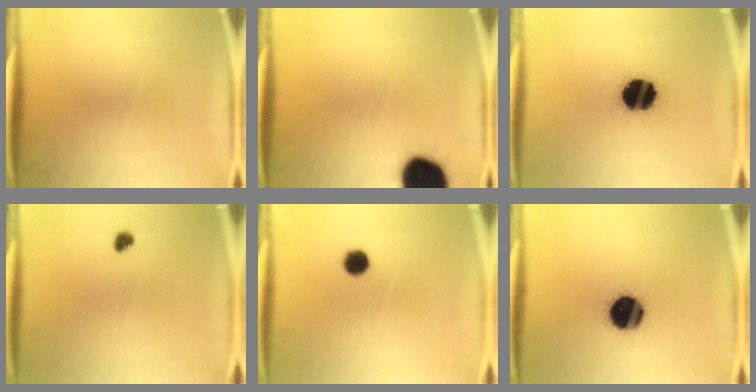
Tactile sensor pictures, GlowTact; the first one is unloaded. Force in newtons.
{"total": 15.5}
{"total": 16.6}
{"total": 1.7}
{"total": 4.3}
{"total": 16.2}